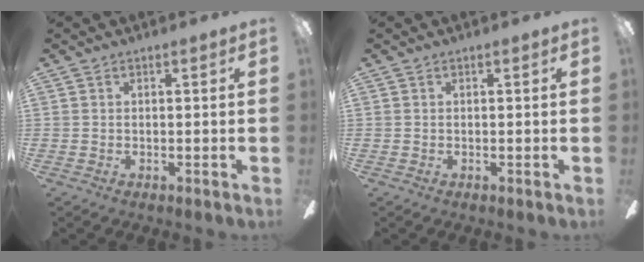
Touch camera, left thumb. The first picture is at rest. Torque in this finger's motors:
{"motor_torque": [0.00, 0.00, 0.00, 0.00, 0.00]}